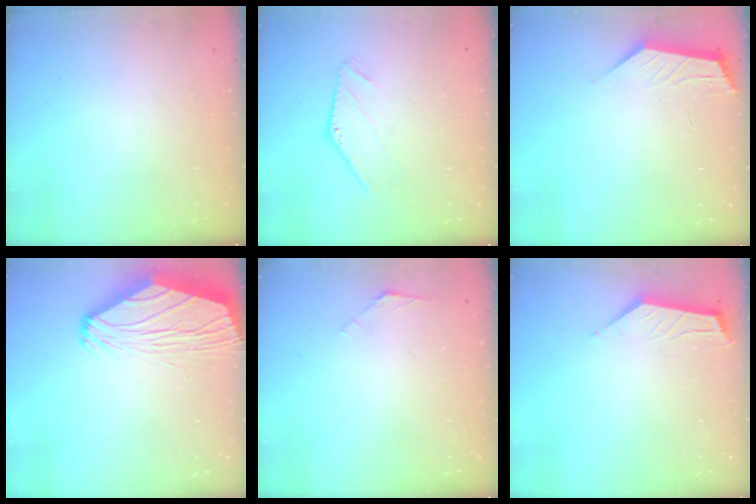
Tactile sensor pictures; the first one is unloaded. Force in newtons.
{"total": 0.0}
{"total": 1.8, "press": 1.7, "slide": 0.4}
{"total": 6.9, "press": 6.8, "slide": 1.4}
{"total": 2.6, "press": 2.6, "slide": 0.7}
{"total": 3.6, "press": 3.5, "slide": 0.4}